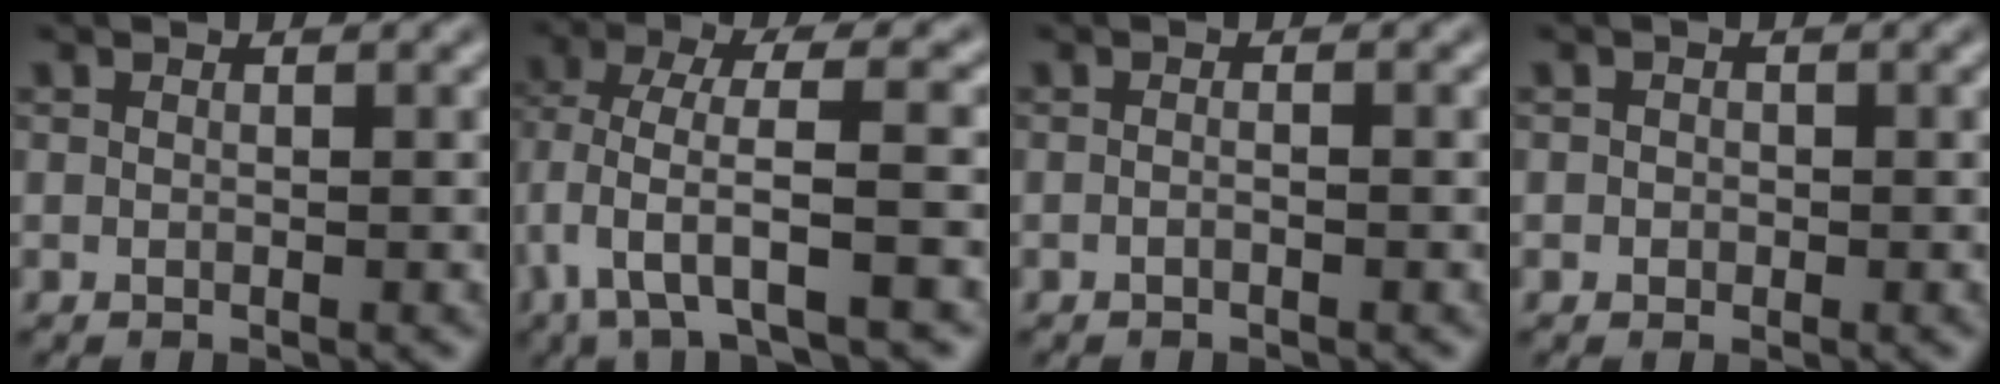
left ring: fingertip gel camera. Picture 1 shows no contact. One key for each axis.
{"total": 6.2, "fx": -1.9, "fy": 1.6, "fz": 5.7, "tx": -0.113, "ty": 0.003, "tz": -0.041}
{"total": 0.8, "fx": -0.3, "fy": 0.2, "fz": 0.7, "tx": -0.013, "ty": -0.006, "tz": -0.010}
{"total": 0.9, "fx": -0.1, "fy": 0.8, "fz": 0.2, "tx": 0.002, "ty": -0.006, "tz": -0.004}